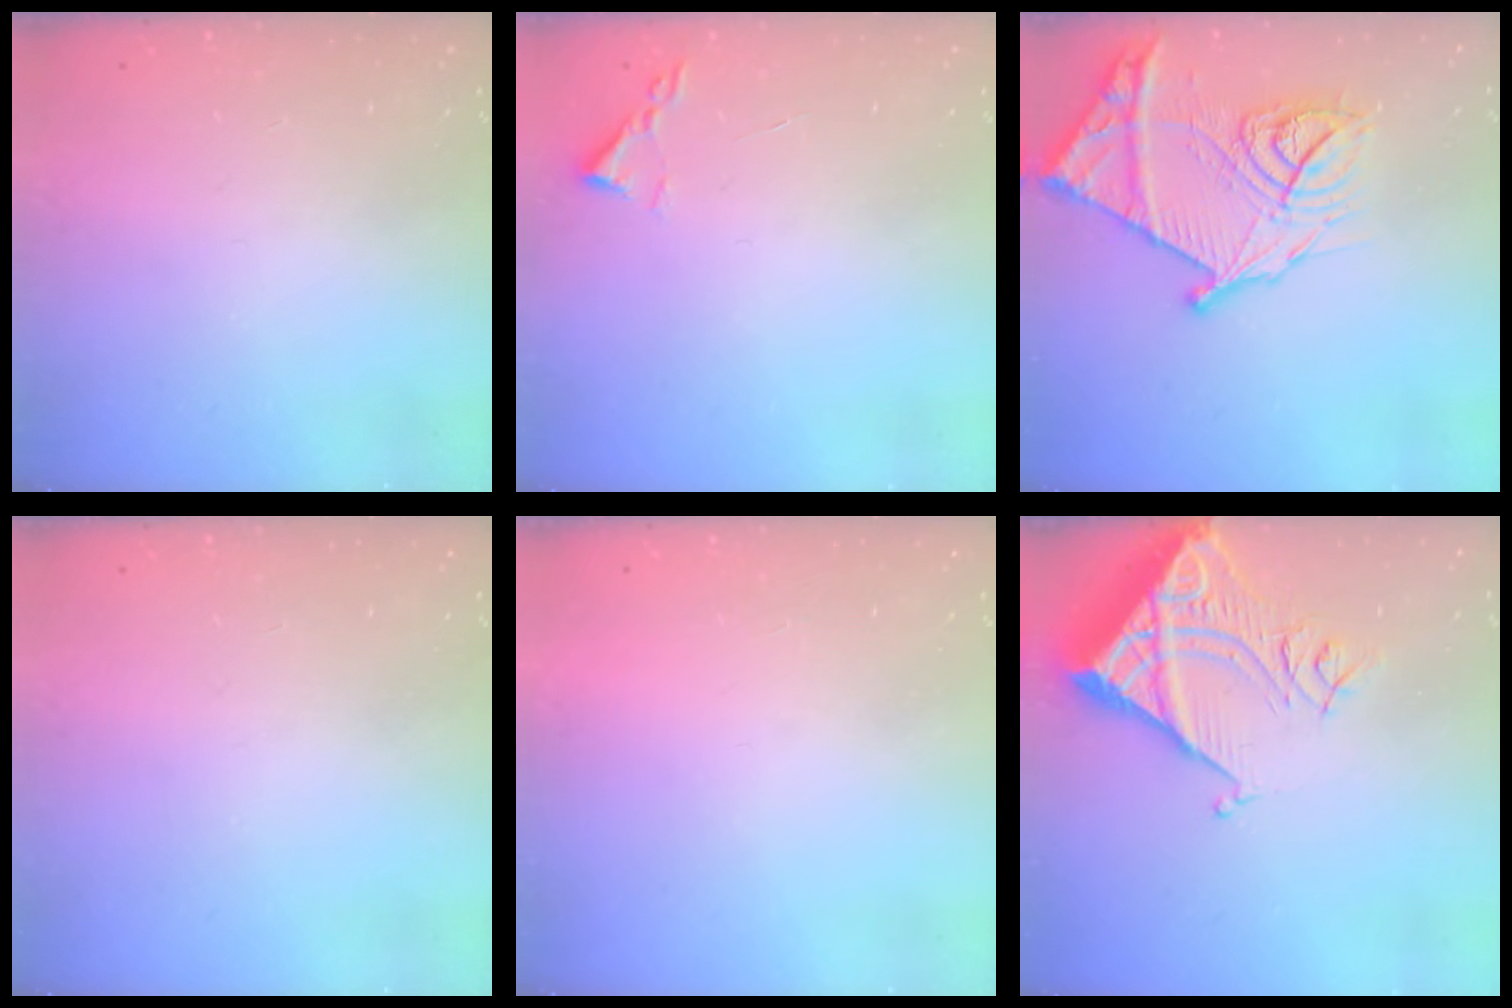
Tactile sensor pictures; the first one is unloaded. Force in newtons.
{"total": 1.8, "press": 1.7, "slide": 0.2}
{"total": 22.2, "press": 22.1, "slide": 2.4}
{"total": 0.0}
{"total": 1.5, "press": 1.5, "slide": 0.1}
{"total": 9.6, "press": 9.5, "slide": 1.1}